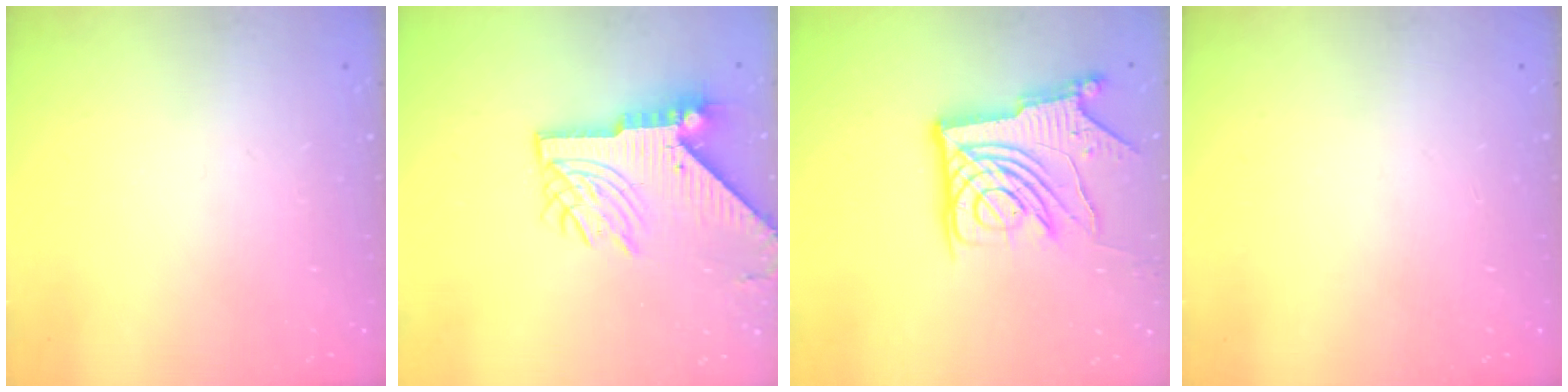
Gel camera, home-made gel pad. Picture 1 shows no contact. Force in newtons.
{"total": 11.2, "press": 11.1, "slide": 1.3}
{"total": 14.9, "press": 14.8, "slide": 1.8}
{"total": 0.0}